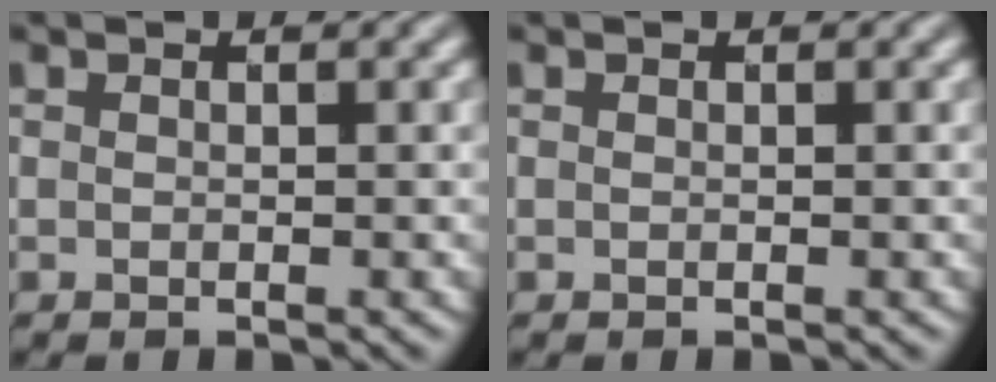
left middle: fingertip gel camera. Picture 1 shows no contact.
{"total": 0.0}